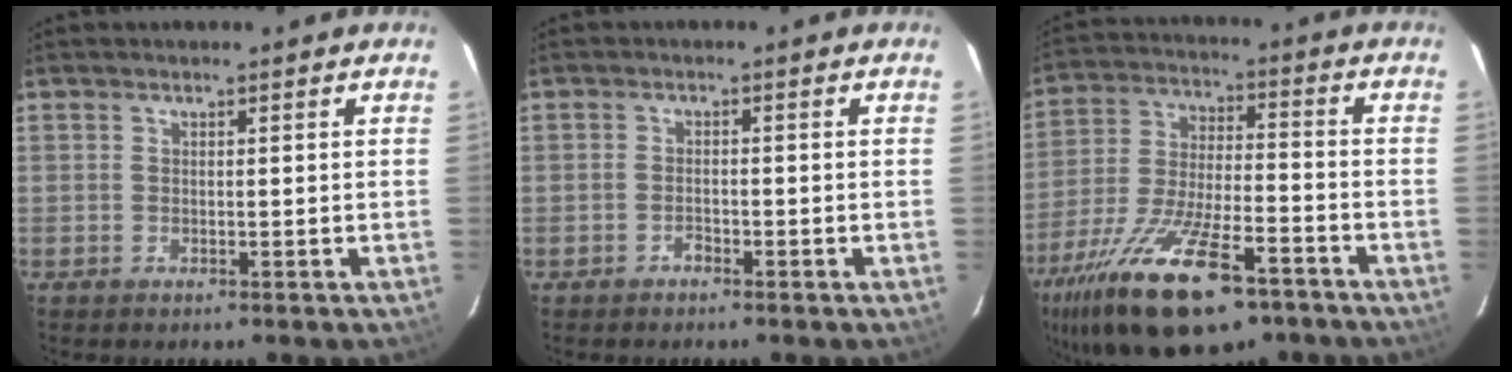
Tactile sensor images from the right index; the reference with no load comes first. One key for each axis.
{"total": 1.2, "fx": -1.1, "fy": 0.6, "fz": 0.3, "tx": -0.006, "ty": 0.003, "tz": -0.019}
{"total": 22.6, "fx": -14.4, "fy": 8.1, "fz": 15.5, "tx": -0.306, "ty": -0.048, "tz": -0.241}